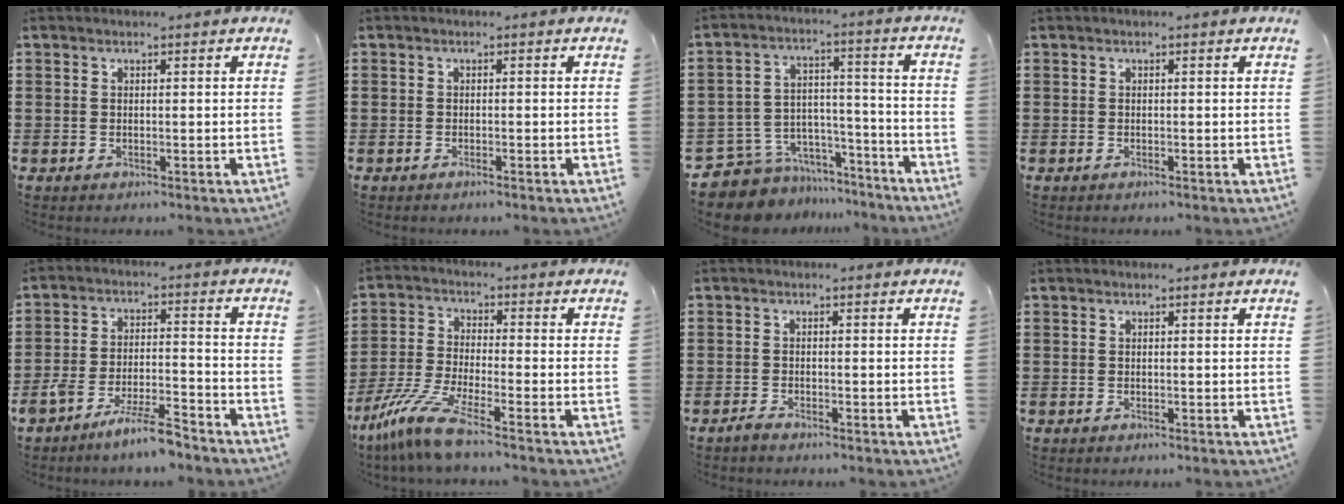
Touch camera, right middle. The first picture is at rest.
{"total": 0.5, "force": [-0.5, -0.1, 0.2], "torque": [-0.008, -0.005, -0.007]}
{"total": 8.2, "force": [-7.4, 3.4, 0.6], "torque": [-0.026, 0.009, -0.142]}
{"total": 0.0}
{"total": 7.6, "force": [-6.5, 1.0, 3.7], "torque": [-0.084, -0.001, -0.124]}
{"total": 8.9, "force": [-6.5, 0.9, 6.0], "torque": [-0.142, -0.015, -0.131]}
{"total": 1.3, "force": [-1.2, 0.0, 0.4], "torque": [-0.013, -0.005, -0.022]}
{"total": 0.0}